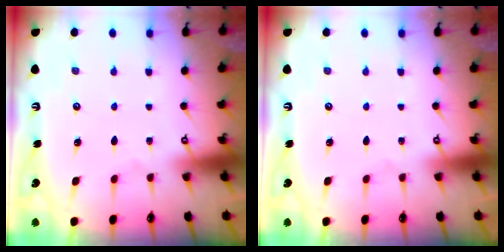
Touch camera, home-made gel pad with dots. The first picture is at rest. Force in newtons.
{"total": 0.0}